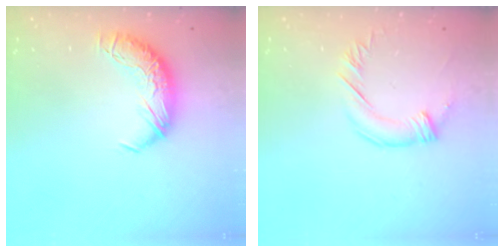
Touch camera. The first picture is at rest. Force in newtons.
{"total": 2.4, "press": 2.2, "slide": 1.0}